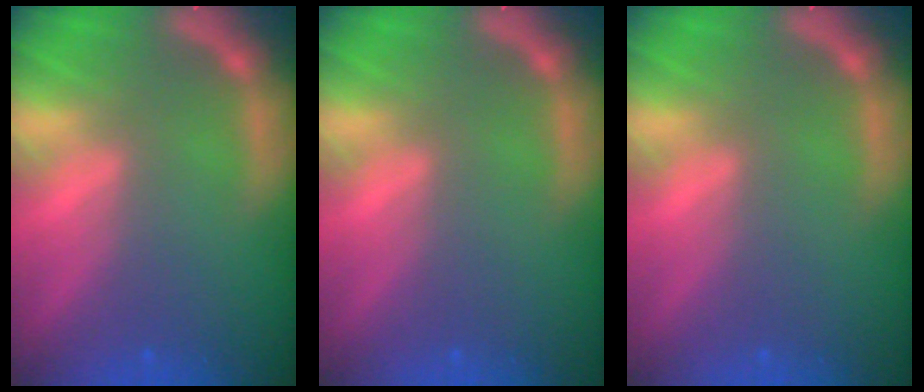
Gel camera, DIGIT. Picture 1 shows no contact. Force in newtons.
{"total": 0.0}
{"total": 0.0}